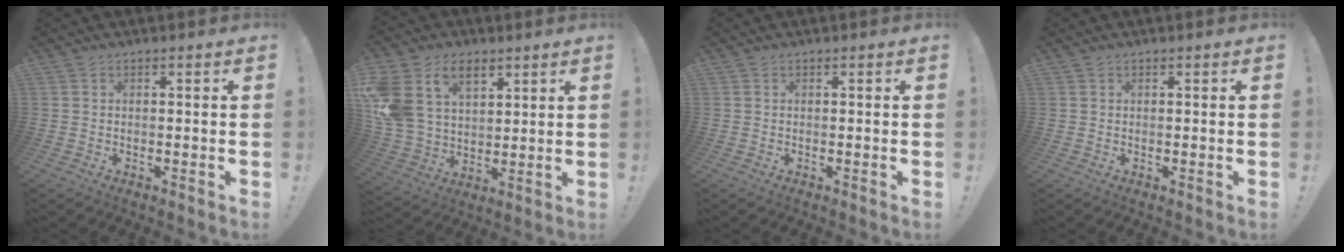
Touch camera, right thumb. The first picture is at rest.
{"total": 15.5, "force": [7.7, 10.6, 8.2], "torque": [-0.167, -0.039, 0.148]}
{"total": 0.0}
{"total": 0.0}